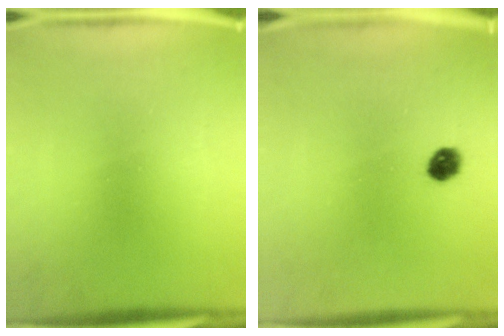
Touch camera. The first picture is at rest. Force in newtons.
{"total": 3.3}